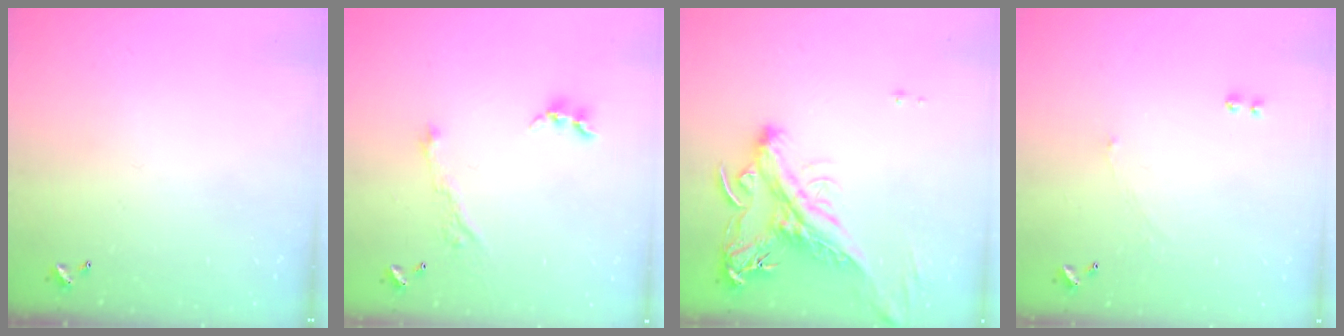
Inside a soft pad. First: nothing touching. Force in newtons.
{"total": 3.7, "press": 3.7, "slide": 0.2}
{"total": 4.2, "press": 3.8, "slide": 1.6}
{"total": 1.0, "press": 0.7, "slide": 0.6}